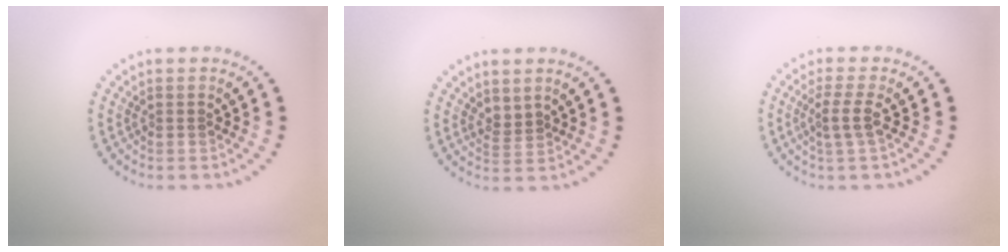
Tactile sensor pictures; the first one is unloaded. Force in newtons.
{"total": 1.0, "press": 0.8, "slide": 0.7}
{"total": 1.8, "press": 1.3, "slide": 1.3}